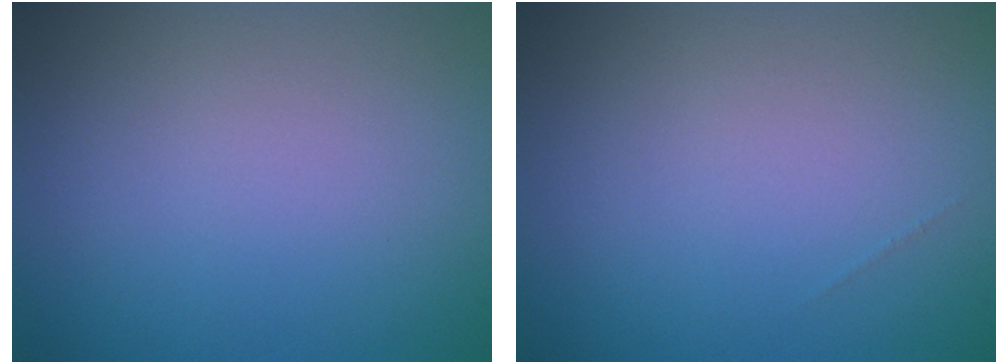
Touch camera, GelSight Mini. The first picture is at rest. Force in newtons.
{"total": 0.0}